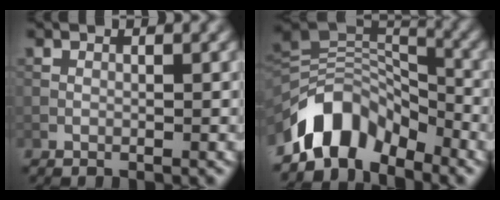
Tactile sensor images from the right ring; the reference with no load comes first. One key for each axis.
{"total": 7.8, "fx": -5.6, "fy": 4.0, "fz": 3.6, "tx": -0.043, "ty": 0.002, "tz": -0.114}